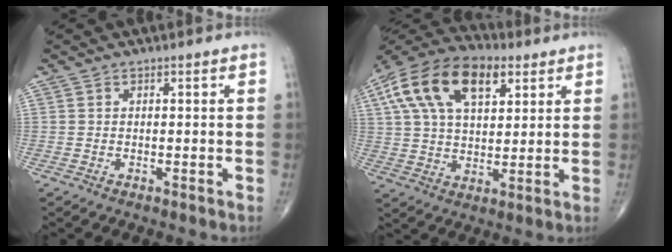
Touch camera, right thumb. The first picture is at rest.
{"total": 18.9, "force": [7.8, 10.3, 13.8], "torque": [-0.243, 0.007, 0.132]}